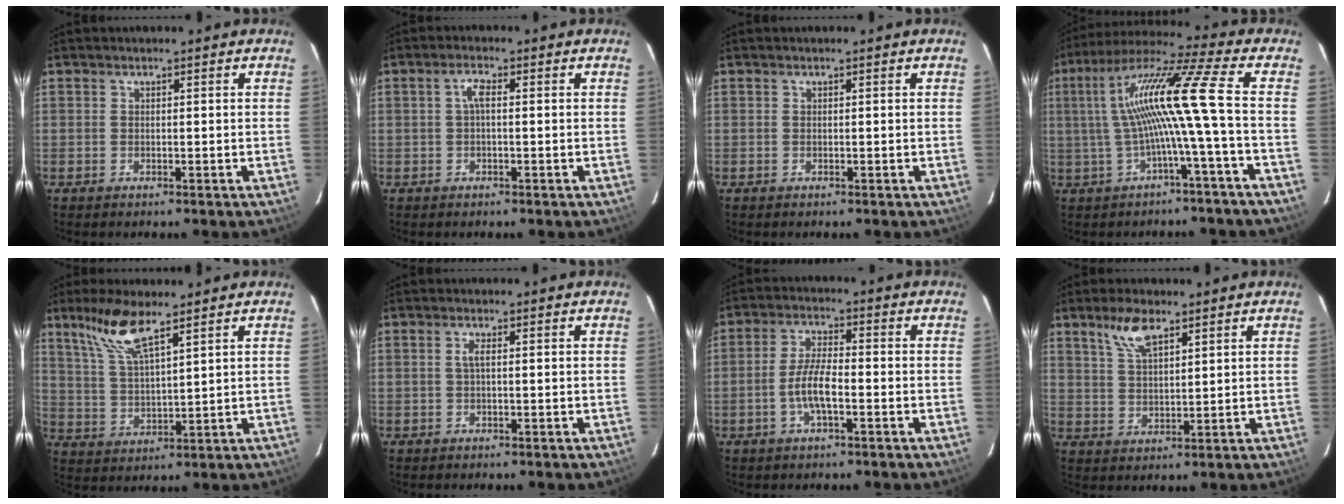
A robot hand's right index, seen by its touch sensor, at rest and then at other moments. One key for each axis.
{"total": 2.2, "fx": 0.0, "fy": 0.6, "fz": 2.1, "tx": -0.044, "ty": 0.009, "tz": 0.000}
{"total": 0.0}
{"total": 13.3, "fx": -1.2, "fy": -1.7, "fz": 13.1, "tx": -0.250, "ty": 0.014, "tz": -0.018}
{"total": 8.8, "fx": 6.2, "fy": 1.4, "fz": 6.1, "tx": -0.126, "ty": 0.006, "tz": 0.131}
{"total": 1.3, "fx": 0.0, "fy": 0.0, "fz": 1.3, "tx": -0.025, "ty": 0.001, "tz": -0.001}
{"total": 6.2, "fx": -2.1, "fy": 1.4, "fz": 5.7, "tx": -0.115, "ty": 0.004, "tz": -0.043}
{"total": 6.3, "fx": 4.1, "fy": 2.3, "fz": 4.2, "tx": -0.082, "ty": 0.008, "tz": 0.084}